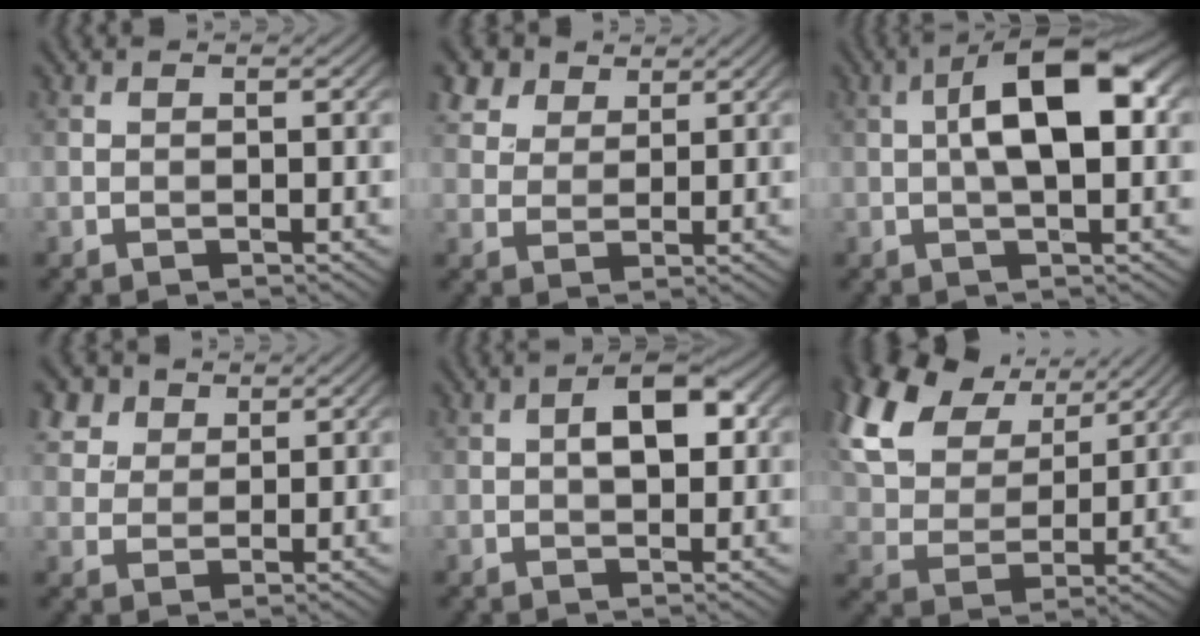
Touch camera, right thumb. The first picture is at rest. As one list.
[{"total": 5.9, "force": [4.0, 3.5, 2.4], "torque": [-0.075, -0.006, 0.089]}, {"total": 9.2, "force": [1.0, 3.4, 8.5], "torque": [-0.142, 0.023, 0.009]}, {"total": 5.5, "force": [3.5, 3.6, 2.3], "torque": [-0.077, -0.003, 0.079]}, {"total": 5.0, "force": [0.8, 2.5, 4.2], "torque": [-0.066, 0.007, 0.009]}, {"total": 15.5, "force": [8.5, 9.2, 9.1], "torque": [-0.254, 0.029, 0.159]}]